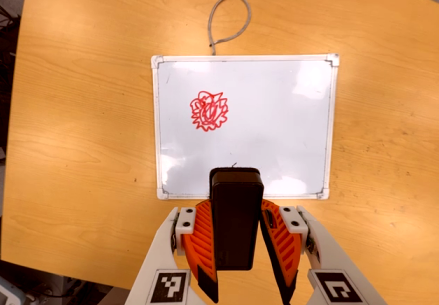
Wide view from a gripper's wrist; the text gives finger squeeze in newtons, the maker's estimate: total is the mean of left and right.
{"total": 5.2, "left": 4.6, "right": 5.7}